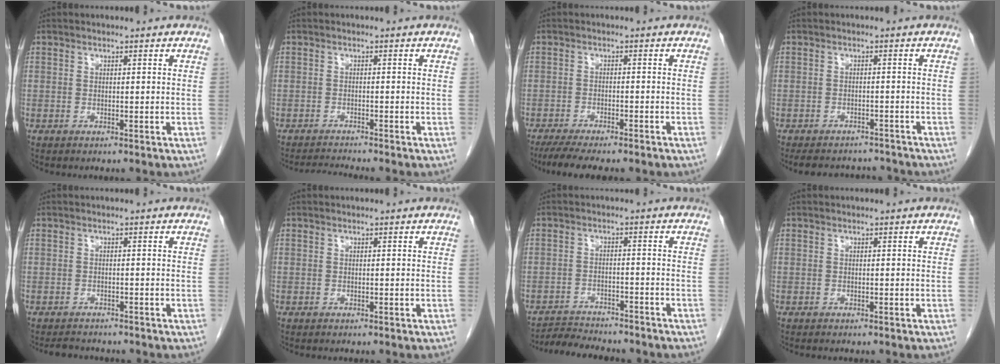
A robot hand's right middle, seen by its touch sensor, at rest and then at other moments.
{"total": 2.7, "force": [-2.4, -1.3, 0.1], "torque": [-0.014, -0.020, -0.043]}
{"total": 9.1, "force": [-7.5, 1.1, 5.1], "torque": [-0.074, -0.013, -0.108]}
{"total": 8.6, "force": [-8.0, 2.6, 1.9], "torque": [-0.032, 0.008, -0.099]}
{"total": 2.7, "force": [-2.6, 0.7, 0.5], "torque": [-0.014, -0.009, -0.037]}
{"total": 0.0}
{"total": 7.3, "force": [-7.0, 0.8, 1.7], "torque": [-0.028, -0.008, -0.107]}
{"total": 0.0}